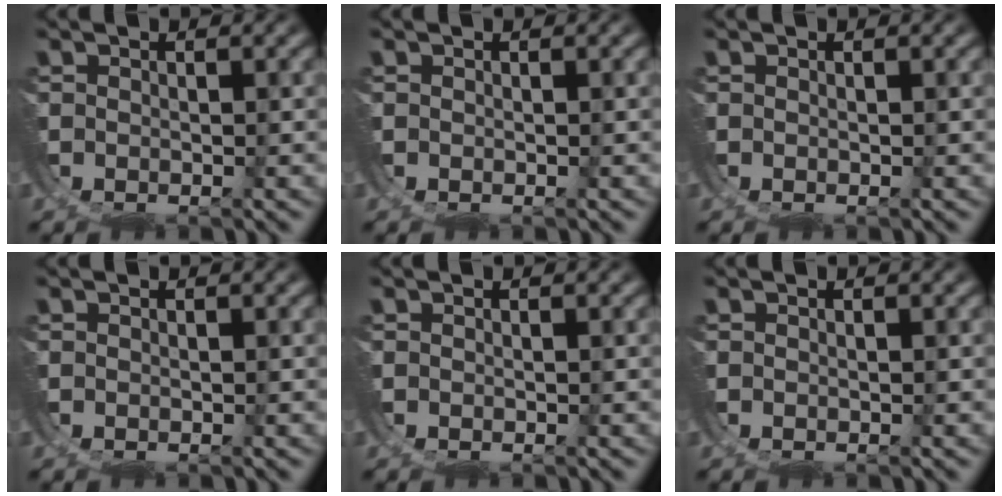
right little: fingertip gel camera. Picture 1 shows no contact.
{"total": 0.0}
{"total": 0.0}
{"total": 0.0}
{"total": 0.0}
{"total": 0.0}